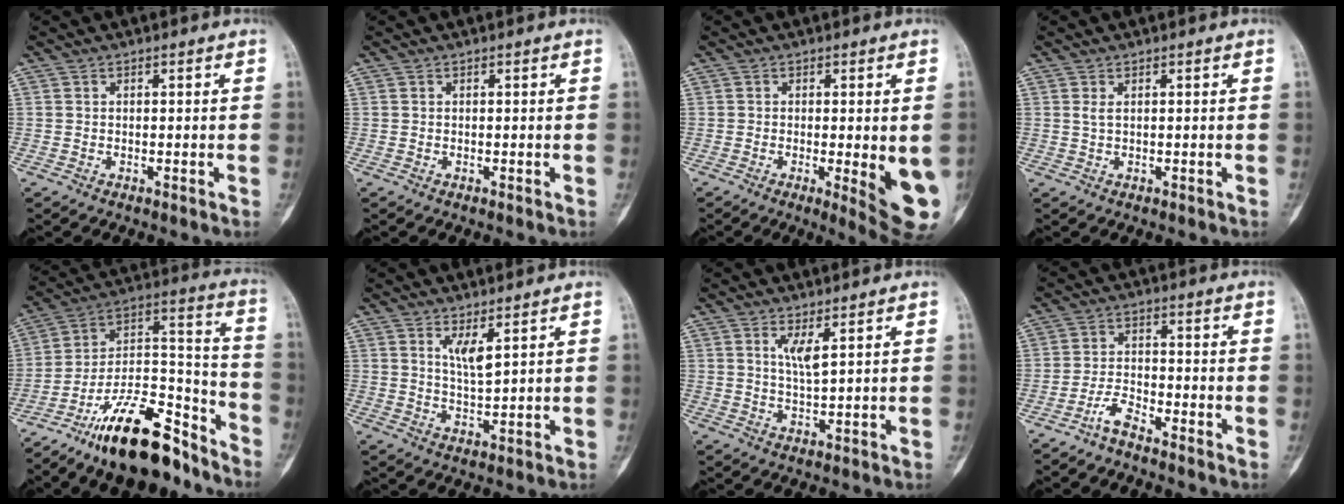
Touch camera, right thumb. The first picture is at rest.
{"total": 0.0}
{"total": 10.4, "force": [-2.1, 2.7, 9.8], "torque": [-0.117, -0.019, -0.023]}
{"total": 0.9, "force": [0.2, 0.1, 0.9], "torque": [-0.029, 0.007, 0.008]}
{"total": 21.8, "force": [-15.5, 8.2, 12.9], "torque": [-0.205, 0.107, -0.266]}
{"total": 3.9, "force": [2.1, 0.8, 3.1], "torque": [-0.061, -0.025, 0.047]}
{"total": 3.4, "force": [1.6, 0.5, 2.9], "torque": [-0.062, -0.019, 0.035]}
{"total": 3.8, "force": [-3.2, 0.8, 1.8], "torque": [-0.039, 0.019, -0.067]}